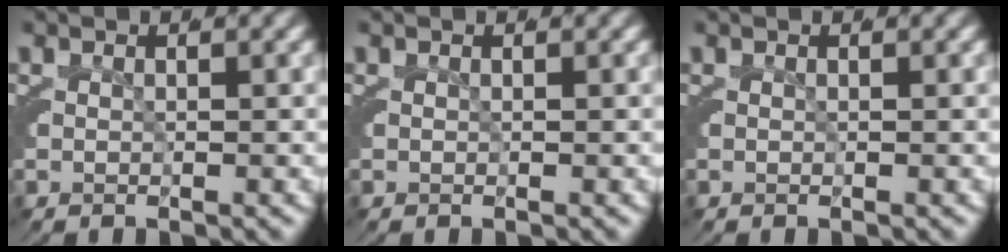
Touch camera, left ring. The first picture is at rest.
{"total": 0.0}
{"total": 0.0}